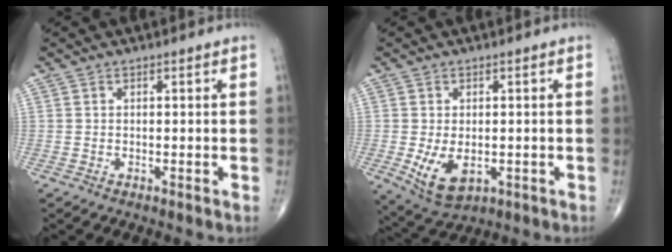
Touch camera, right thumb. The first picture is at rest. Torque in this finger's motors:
{"motor_torque": [-0.35, 0.60, 0.45, 0.32, 0.19]}